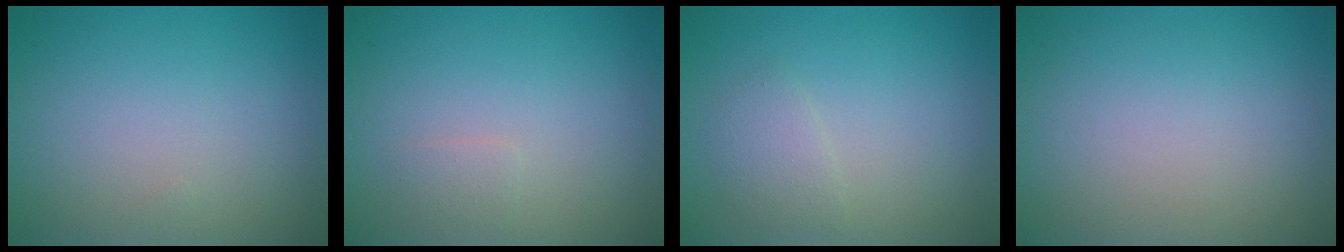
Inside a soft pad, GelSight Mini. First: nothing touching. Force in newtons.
{"total": 0.8, "press": 0.8, "slide": 0.1}
{"total": 1.6, "press": 1.6, "slide": 0.1}
{"total": 0.0}